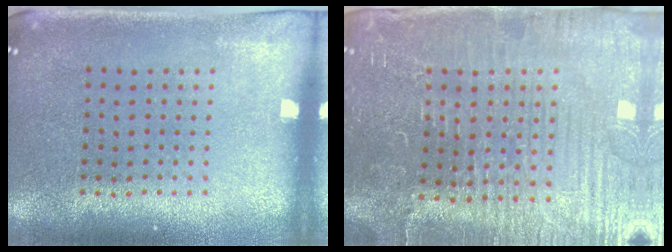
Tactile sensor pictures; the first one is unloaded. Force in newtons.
{"total": 4.7, "press": 4.5, "slide": 1.5}